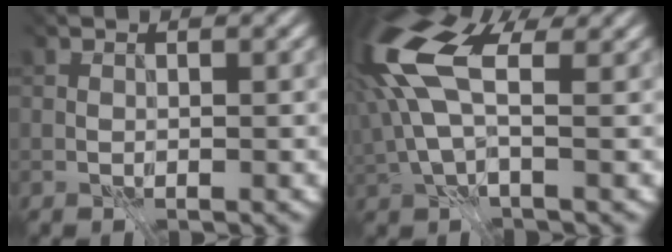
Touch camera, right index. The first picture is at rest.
{"total": 9.7, "force": [1.2, 4.5, 8.5], "torque": [-0.212, -0.007, 0.050]}